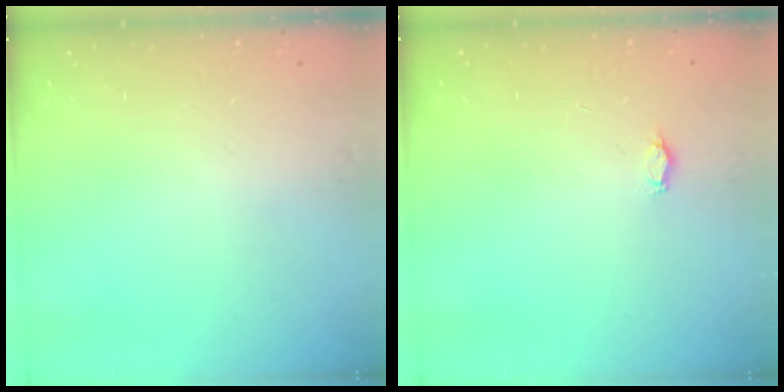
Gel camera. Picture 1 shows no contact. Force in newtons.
{"total": 2.2, "press": 2.2, "slide": 0.3}